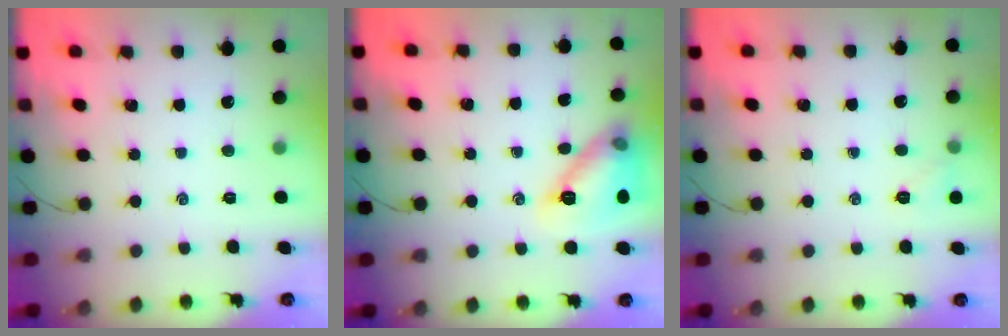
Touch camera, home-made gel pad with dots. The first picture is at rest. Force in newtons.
{"total": 13.3, "press": 13.3, "slide": 0.5}
{"total": 4.8, "press": 4.6, "slide": 1.3}